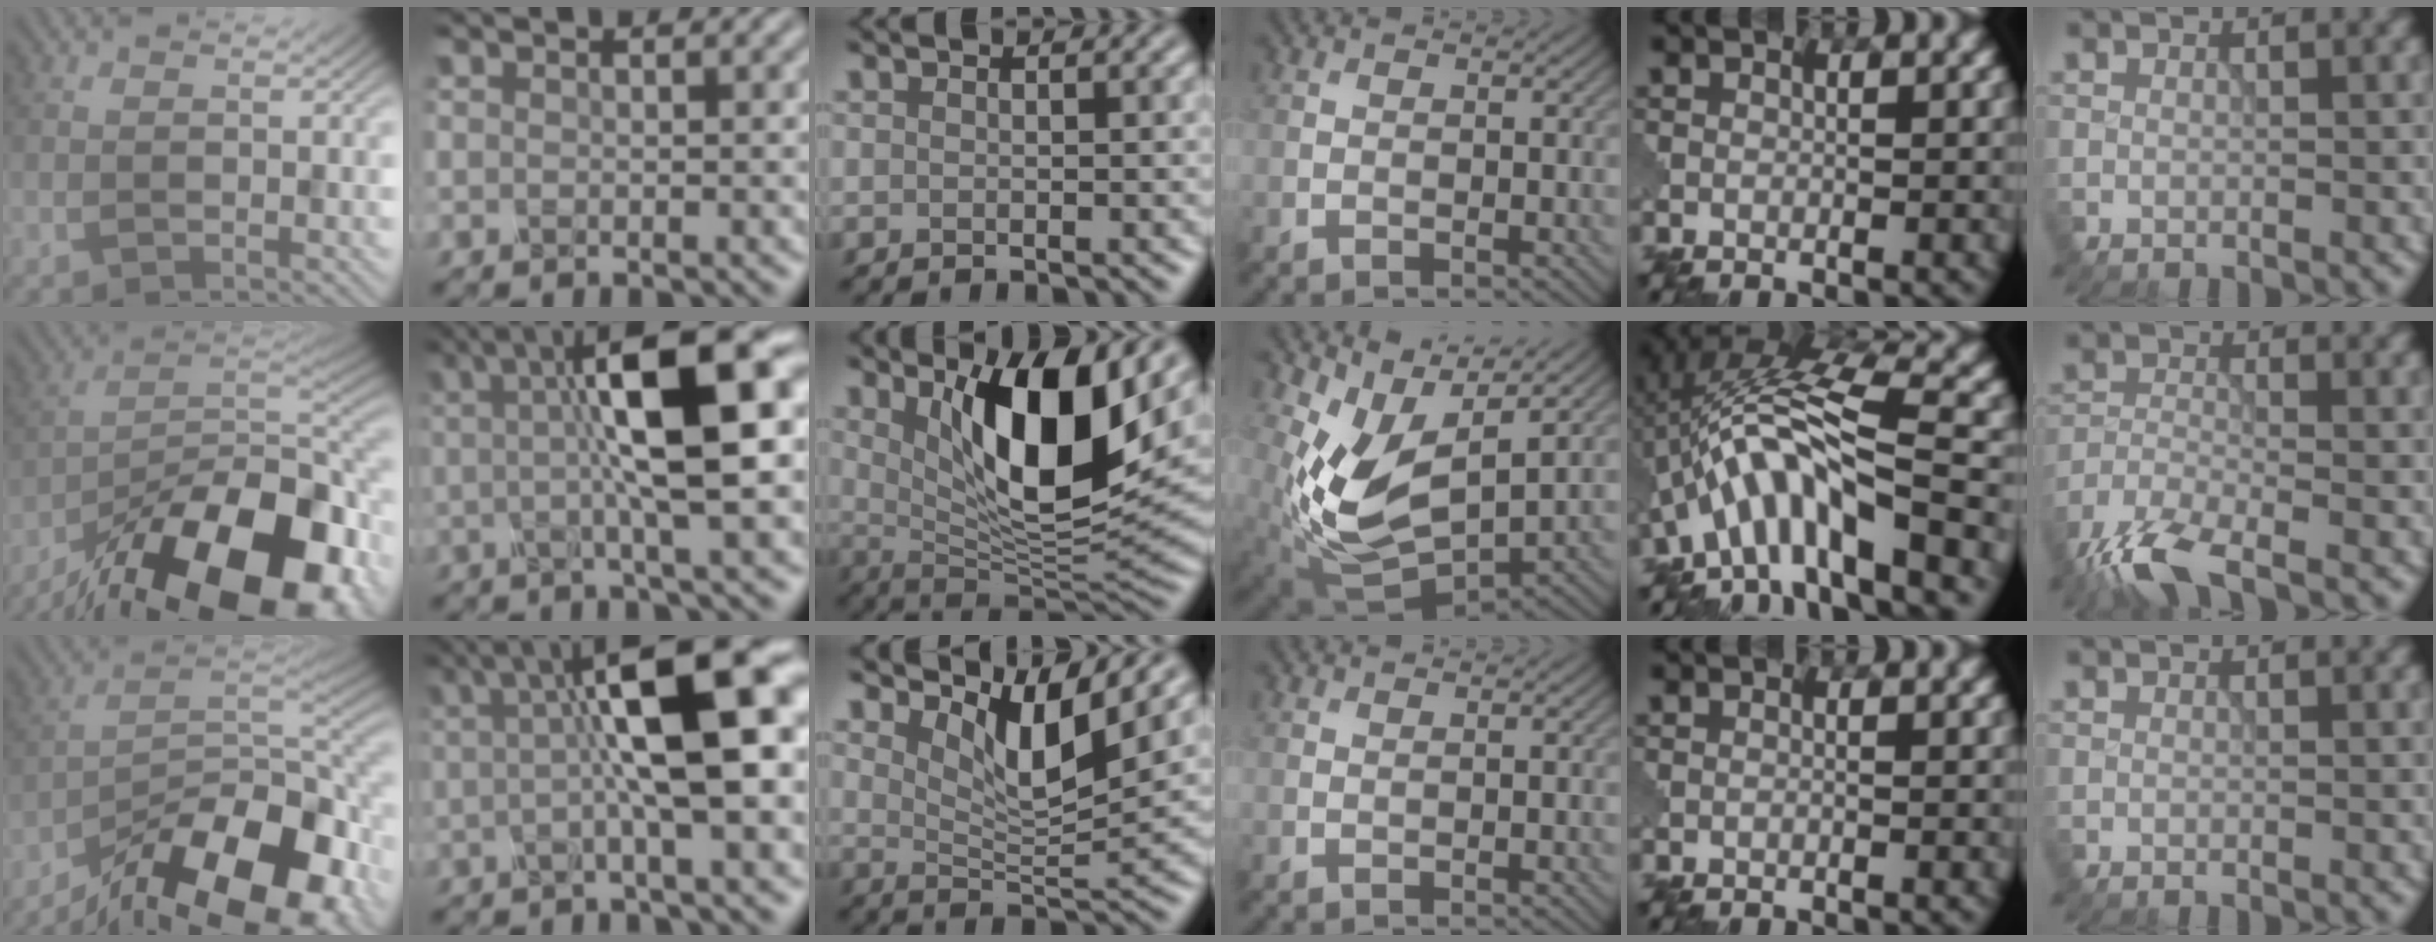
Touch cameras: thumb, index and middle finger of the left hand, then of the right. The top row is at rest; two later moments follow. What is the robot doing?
{"motion": "disassemble", "object": "glue stick"}